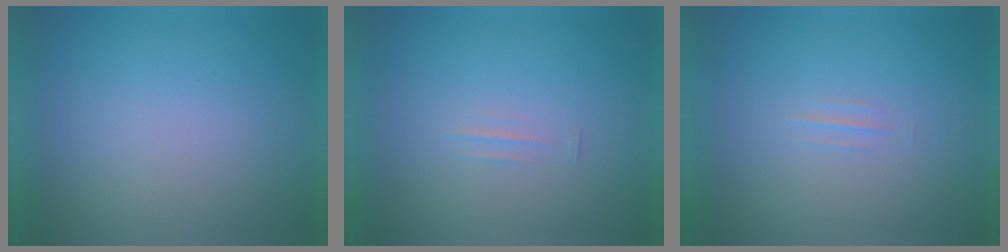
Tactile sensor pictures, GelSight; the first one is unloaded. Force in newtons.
{"total": 1.3}
{"total": 1.3}